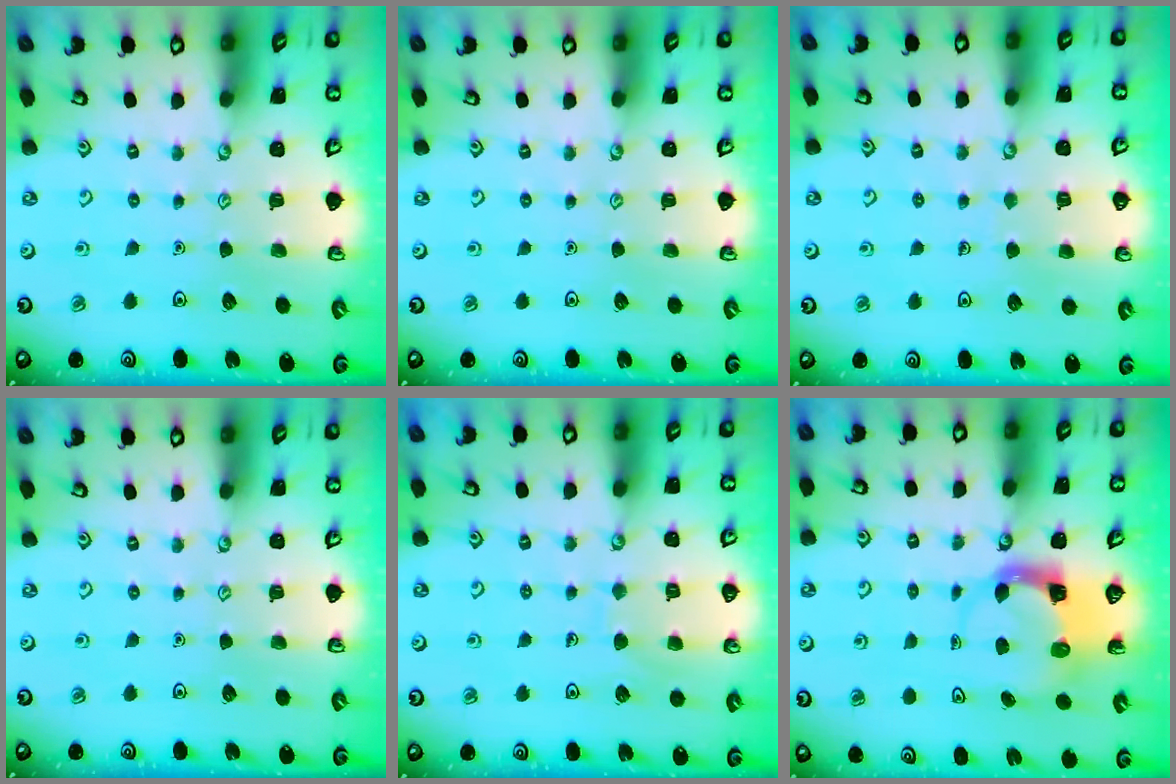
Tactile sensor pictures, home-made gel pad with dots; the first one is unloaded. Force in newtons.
{"total": 0.0}
{"total": 3.3, "press": 3.3, "slide": 0.2}
{"total": 0.0}
{"total": 6.7, "press": 6.7, "slide": 0.4}
{"total": 3.6, "press": 3.6, "slide": 0.5}